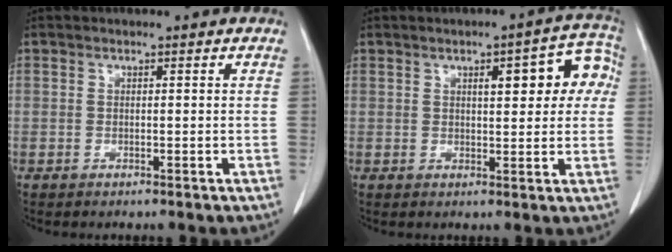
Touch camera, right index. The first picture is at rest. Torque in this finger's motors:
{"motor_torque": [0.22, 0.05, 0.12, 0.05]}